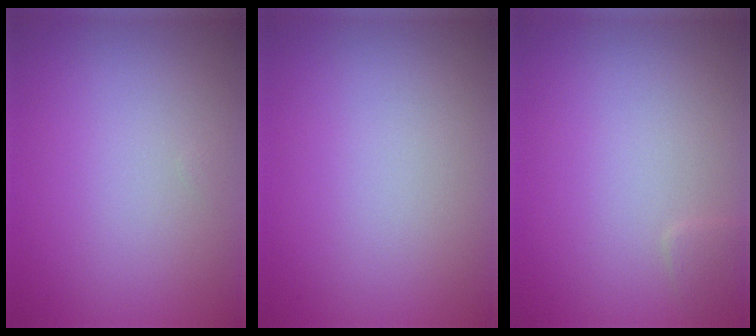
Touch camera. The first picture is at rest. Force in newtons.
{"total": 0.0}
{"total": 0.8, "press": 0.8, "slide": 0.0}